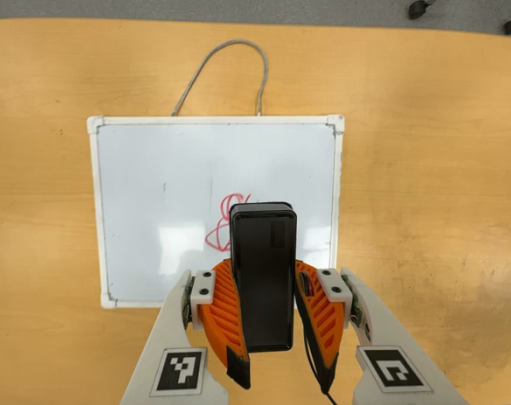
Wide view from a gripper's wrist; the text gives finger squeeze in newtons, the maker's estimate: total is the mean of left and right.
{"total": 9.8, "left": 8.6, "right": 11.0}